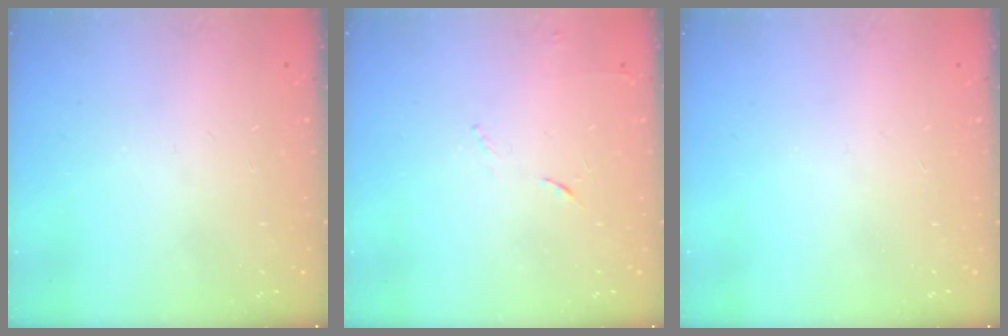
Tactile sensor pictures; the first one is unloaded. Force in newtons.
{"total": 4.8, "press": 4.7, "slide": 0.8}
{"total": 0.0}